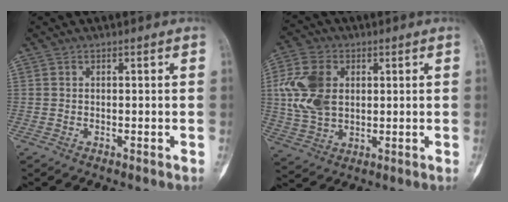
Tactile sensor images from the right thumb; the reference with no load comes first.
{"total": 12.4, "force": [2.2, 8.7, 8.6], "torque": [-0.165, 0.001, 0.043]}